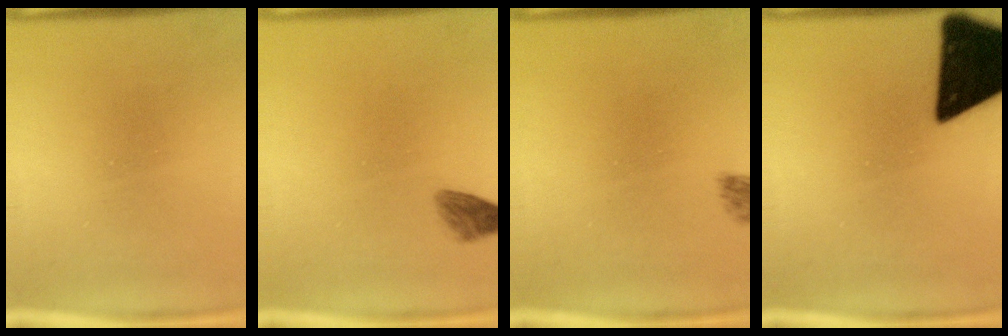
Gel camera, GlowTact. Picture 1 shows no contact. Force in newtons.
{"total": 1.9}
{"total": 1.2}
{"total": 18.9}